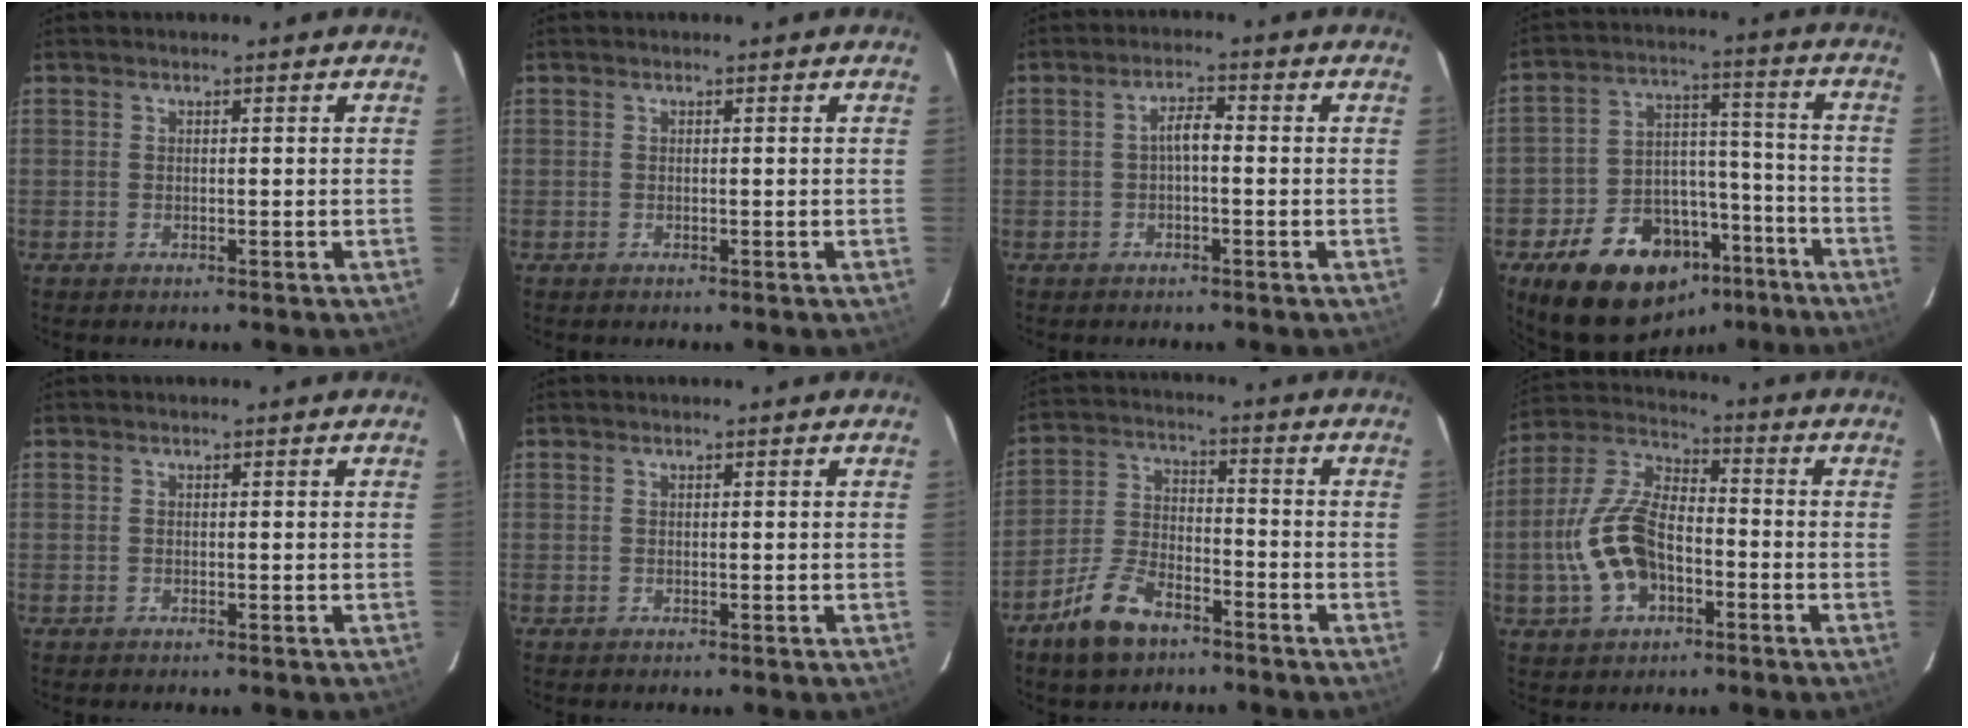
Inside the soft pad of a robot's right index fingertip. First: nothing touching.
{"total": 0.0}
{"total": 2.8, "force": [-0.5, 1.0, 2.6], "torque": [-0.050, 0.011, -0.007]}
{"total": 19.6, "force": [-12.9, 12.0, 8.8], "torque": [-0.178, 0.050, -0.173]}
{"total": 0.0}
{"total": 0.0}
{"total": 10.0, "force": [-6.9, 4.6, 5.5], "torque": [-0.124, 0.003, -0.130]}
{"total": 13.5, "force": [-3.7, 7.7, 10.4], "torque": [-0.230, 0.011, -0.067]}